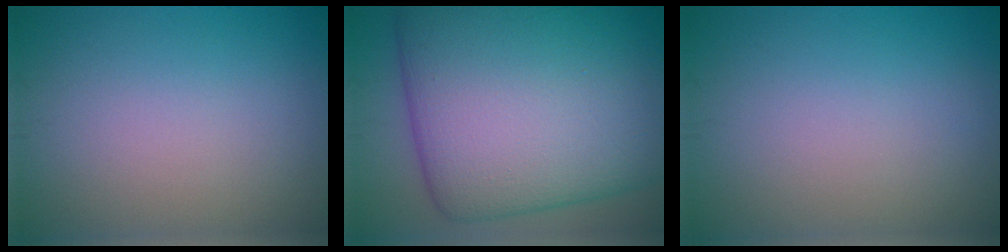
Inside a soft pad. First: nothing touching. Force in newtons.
{"total": 20.0, "press": 20.0, "slide": 0.3}
{"total": 0.0}